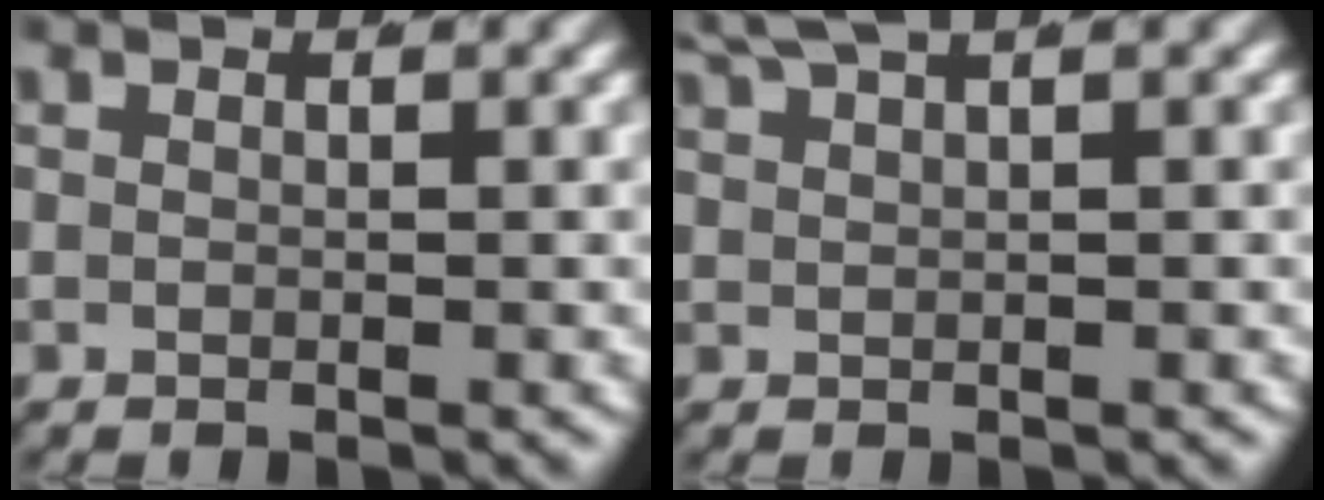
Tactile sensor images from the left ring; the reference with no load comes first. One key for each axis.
{"total": 3.0, "fx": 2.6, "fy": 0.2, "fz": 1.5, "tx": -0.019, "ty": 0.009, "tz": 0.046}